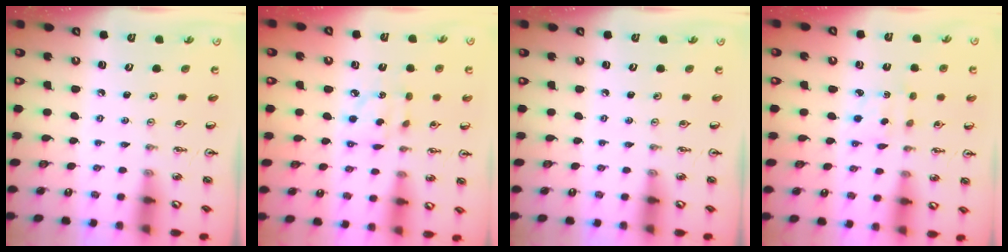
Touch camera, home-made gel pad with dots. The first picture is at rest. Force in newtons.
{"total": 5.7, "press": 5.7, "slide": 0.2}
{"total": 0.0}
{"total": 1.8, "press": 1.7, "slide": 0.6}